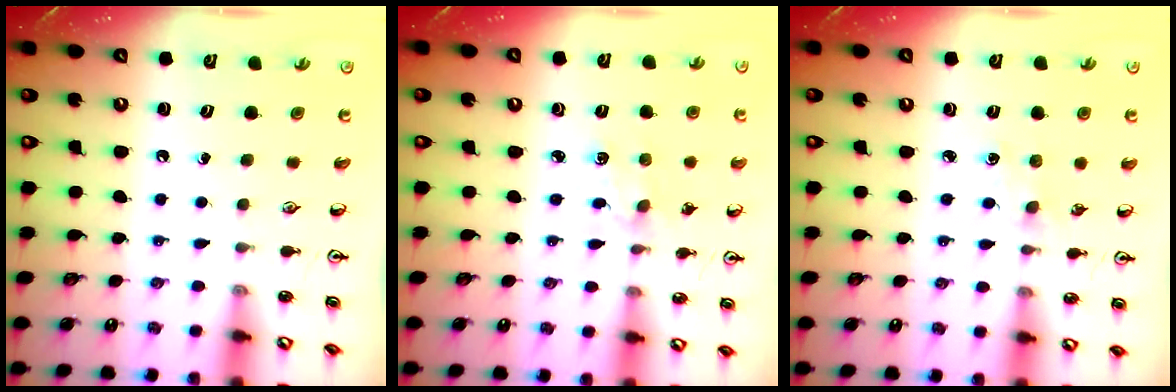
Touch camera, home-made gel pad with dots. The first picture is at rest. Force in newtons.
{"total": 2.3, "press": 2.3, "slide": 0.4}
{"total": 2.8, "press": 2.7, "slide": 0.5}